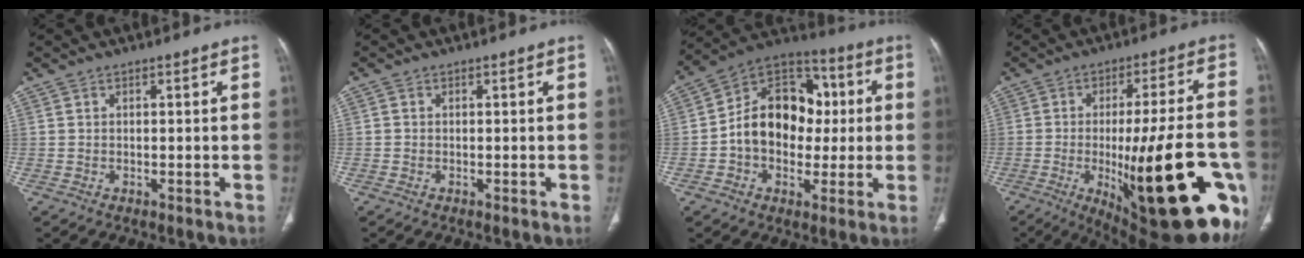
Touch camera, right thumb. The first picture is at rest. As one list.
[{"total": 1.1, "force": [0.5, 0.5, -0.8], "torque": [0.013, 0.001, 0.003]}, {"total": 16.7, "force": [0.5, 13.2, 10.1], "torque": [-0.115, 0.036, 0.000]}, {"total": 30.8, "force": [-8.3, 9.3, 28.1], "torque": [-0.327, -0.001, -0.097]}]